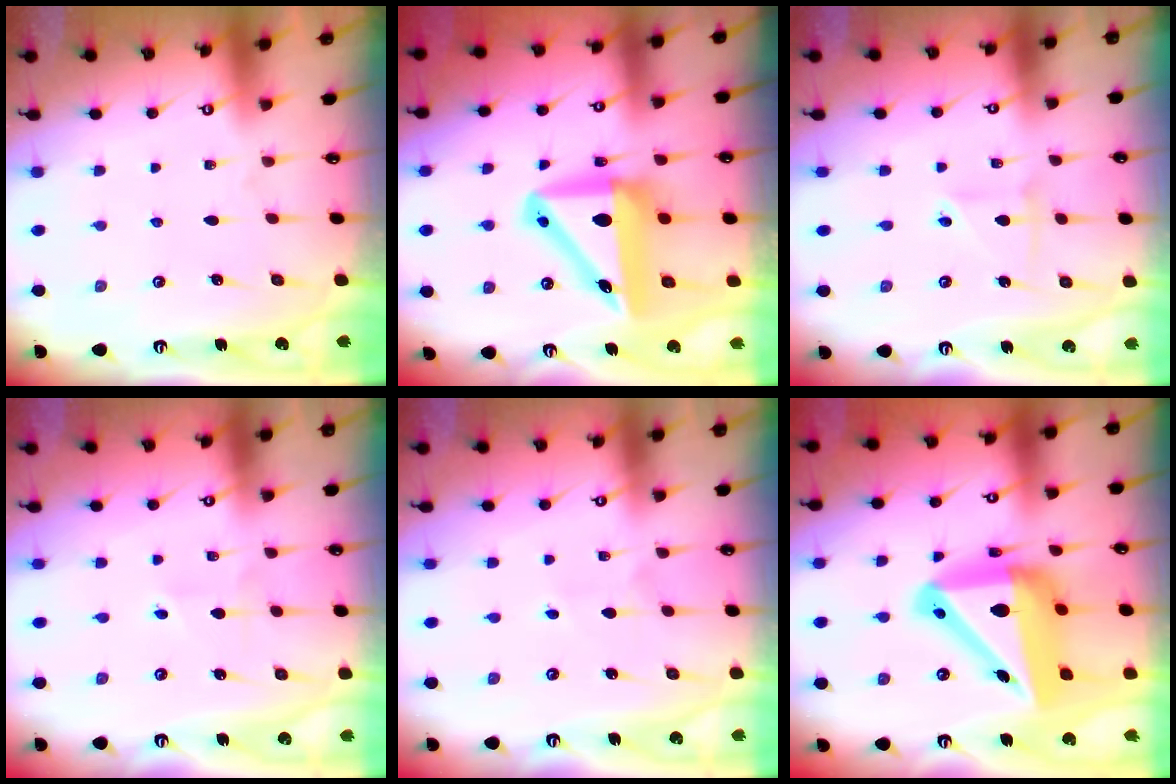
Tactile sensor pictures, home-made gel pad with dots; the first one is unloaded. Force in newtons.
{"total": 13.5, "press": 13.1, "slide": 3.0}
{"total": 2.8, "press": 2.7, "slide": 0.6}
{"total": 1.7, "press": 1.7, "slide": 0.2}
{"total": 2.7, "press": 2.7, "slide": 0.2}
{"total": 20.9, "press": 20.7, "slide": 2.7}